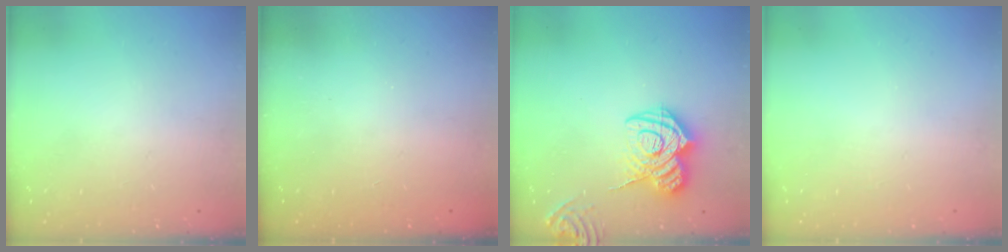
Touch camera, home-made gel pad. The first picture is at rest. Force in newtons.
{"total": 2.3, "press": 2.2, "slide": 0.7}
{"total": 16.0, "press": 15.9, "slide": 1.7}
{"total": 0.0}